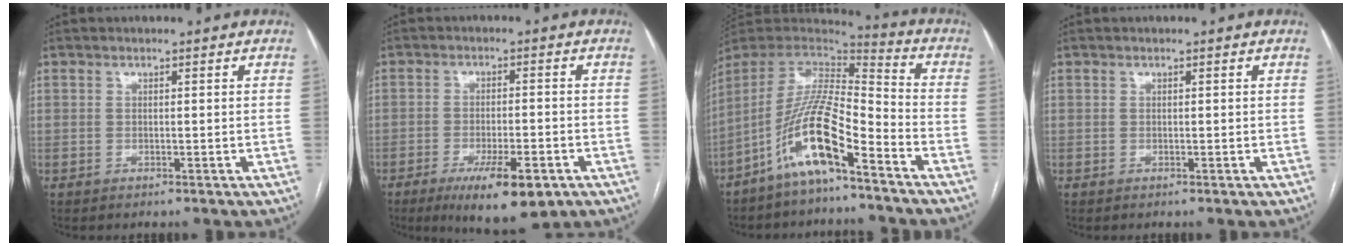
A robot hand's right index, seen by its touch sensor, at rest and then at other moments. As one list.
[{"total": 10.5, "force": [-5.9, 2.5, 8.3], "torque": [-0.133, -0.017, -0.084]}, {"total": 14.6, "force": [-8.9, 1.9, 11.4], "torque": [-0.227, 0.005, -0.166]}, {"total": 0.0}]